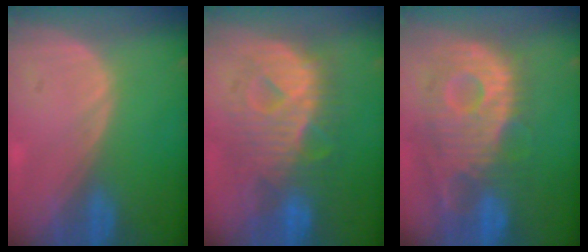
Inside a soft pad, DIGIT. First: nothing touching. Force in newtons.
{"total": 10.4, "press": 10.3, "slide": 0.9}
{"total": 11.8, "press": 10.6, "slide": 5.3}